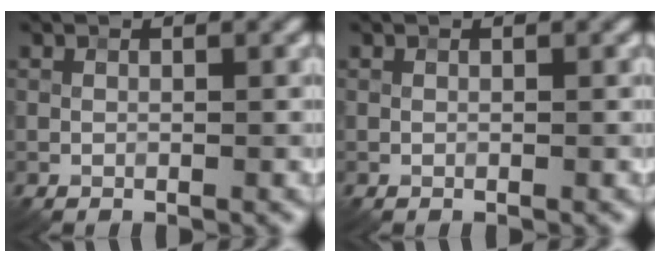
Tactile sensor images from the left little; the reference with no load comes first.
{"total": 0.0}